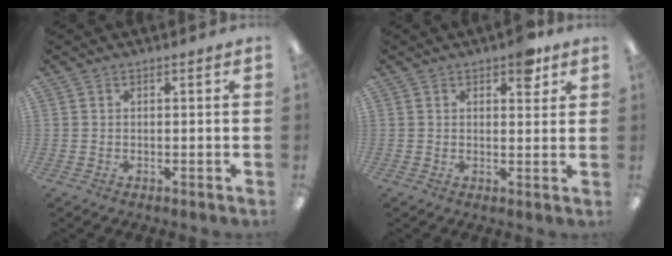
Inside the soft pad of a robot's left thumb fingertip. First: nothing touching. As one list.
[{"total": 5.3, "force": [3.0, 2.5, 3.5], "torque": [-0.034, -0.008, 0.046]}]